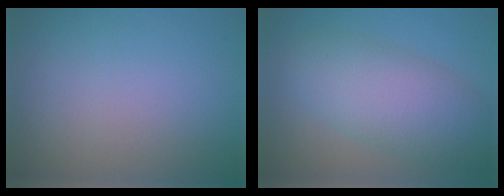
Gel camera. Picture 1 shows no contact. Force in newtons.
{"total": 6.5, "press": 6.5, "slide": 0.3}